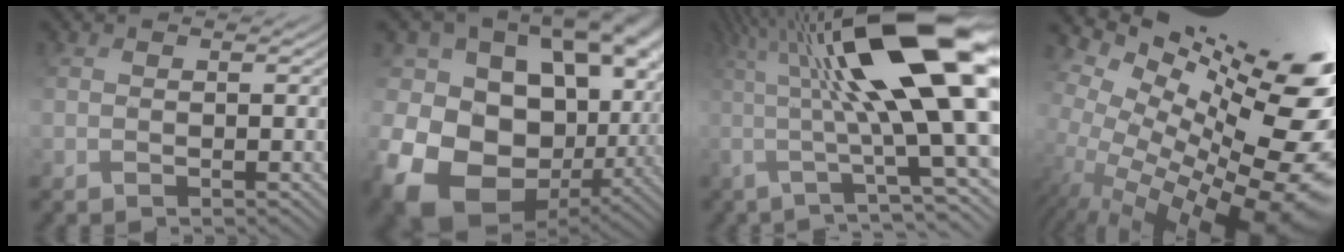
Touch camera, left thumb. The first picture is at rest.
{"total": 21.3, "force": [-2.1, 16.7, 13.1], "torque": [-0.247, -0.020, -0.024]}
{"total": 19.1, "force": [3.0, 4.3, 18.3], "torque": [-0.277, 0.019, 0.068]}
{"total": 16.7, "force": [1.1, 8.2, 14.5], "torque": [-0.175, -0.021, 0.056]}